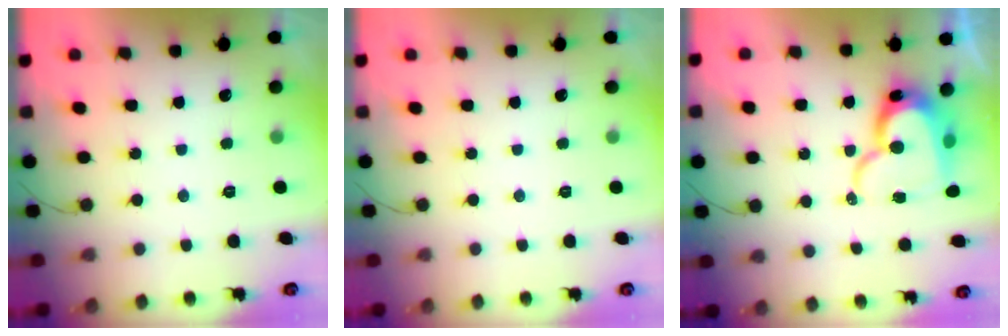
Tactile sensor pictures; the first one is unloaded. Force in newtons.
{"total": 0.0}
{"total": 17.2, "press": 17.2, "slide": 1.8}